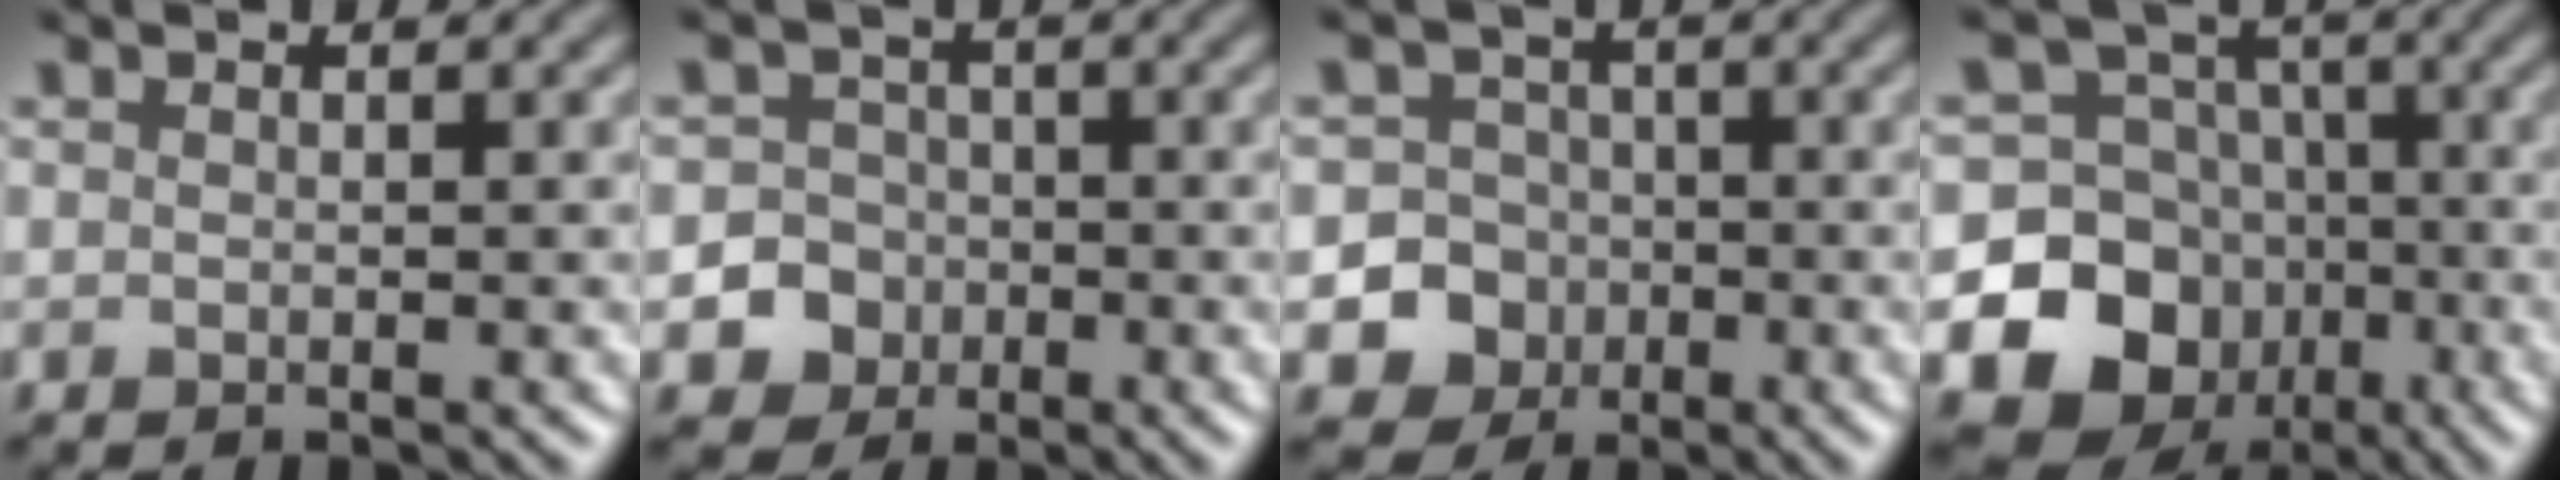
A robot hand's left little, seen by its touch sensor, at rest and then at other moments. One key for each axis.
{"total": 5.1, "fx": -2.1, "fy": 4.6, "fz": 0.7, "tx": 0.016, "ty": -0.005, "tz": -0.055}
{"total": 8.1, "fx": -3.0, "fy": 7.4, "fz": 1.3, "tx": -0.004, "ty": -0.012, "tz": -0.071}
{"total": 15.0, "fx": -5.5, "fy": 13.4, "fz": 3.9, "tx": -0.097, "ty": -0.030, "tz": -0.094}